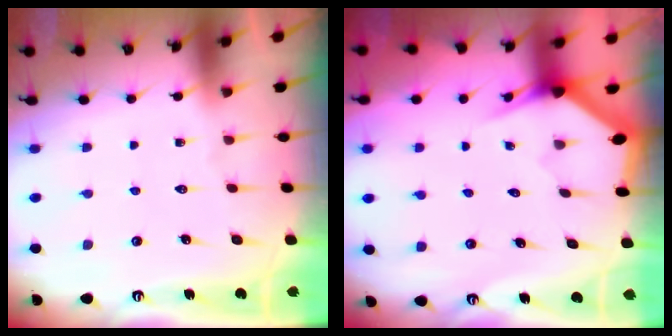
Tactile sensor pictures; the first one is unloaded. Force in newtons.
{"total": 3.1, "press": 3.1, "slide": 0.0}